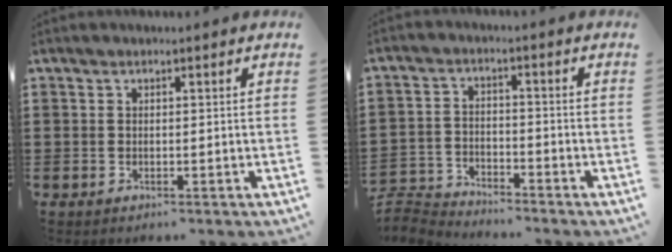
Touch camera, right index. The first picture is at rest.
{"total": 3.8, "force": [-3.7, 0.6, -0.2], "torque": [-0.019, -0.004, -0.086]}